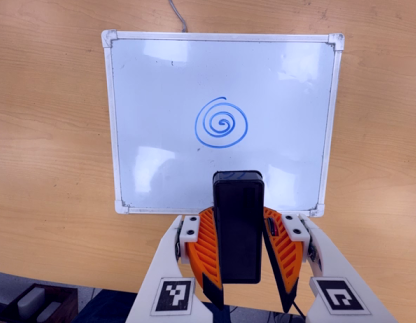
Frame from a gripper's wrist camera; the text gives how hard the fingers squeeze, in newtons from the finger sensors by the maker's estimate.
{"total": 8.6, "left": 7.4, "right": 9.8}